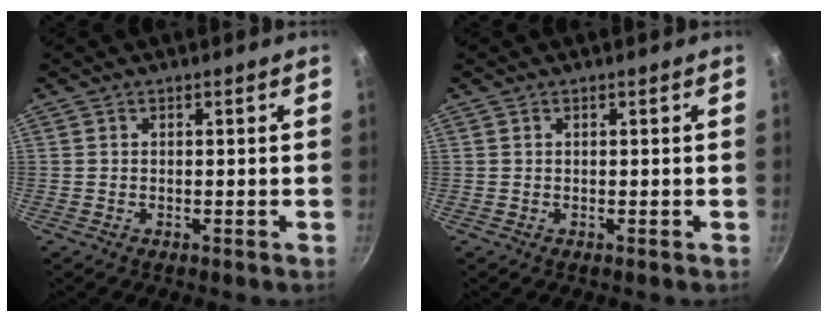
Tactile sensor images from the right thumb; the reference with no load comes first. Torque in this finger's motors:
{"motor_torque": [0.00, 0.00, 0.00, 0.00, 0.00]}